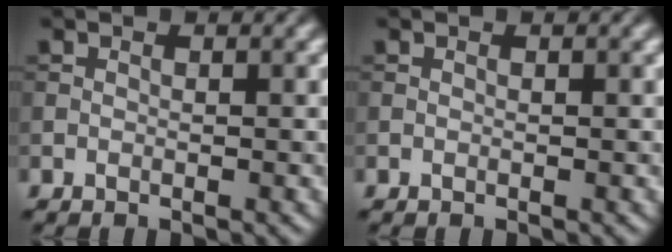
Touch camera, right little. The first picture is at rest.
{"total": 0.0}